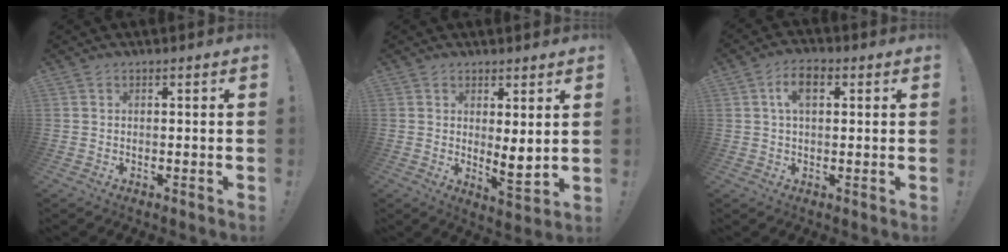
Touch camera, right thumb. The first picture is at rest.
{"total": 4.9, "force": [2.3, 1.1, 4.1], "torque": [-0.041, -0.039, 0.042]}
{"total": 6.3, "force": [1.8, 3.4, 4.9], "torque": [-0.080, 0.006, 0.031]}